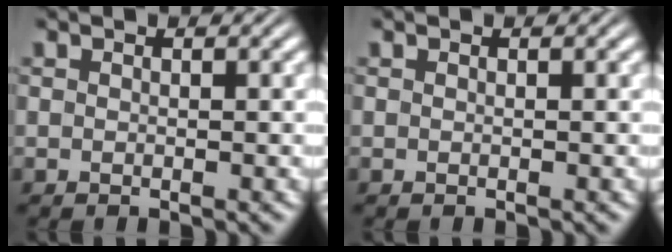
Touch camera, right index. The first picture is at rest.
{"total": 0.0}